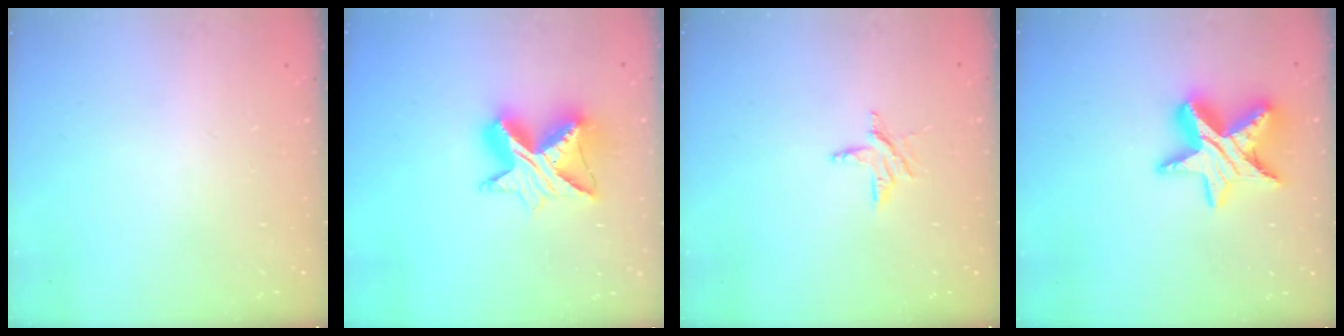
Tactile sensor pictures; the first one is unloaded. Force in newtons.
{"total": 11.8, "press": 11.8, "slide": 1.0}
{"total": 4.8, "press": 4.8, "slide": 0.4}
{"total": 15.6, "press": 15.6, "slide": 1.2}